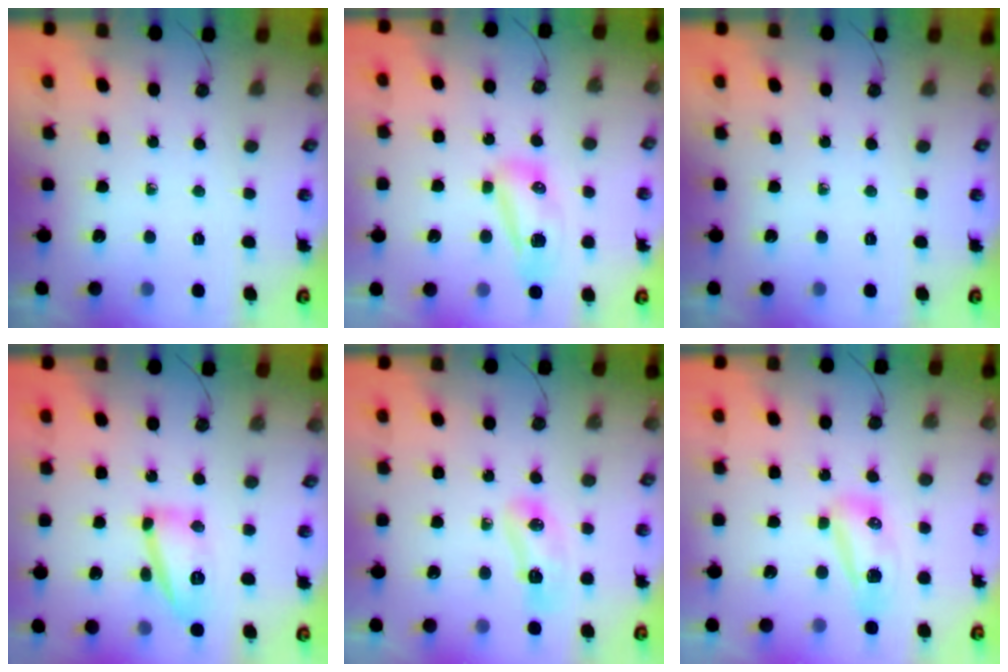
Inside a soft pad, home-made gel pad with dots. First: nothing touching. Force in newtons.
{"total": 24.6, "press": 13.1, "slide": 20.8}
{"total": 0.0}
{"total": 13.8, "press": 13.8, "slide": 1.2}
{"total": 18.7, "press": 10.2, "slide": 15.7}
{"total": 8.4, "press": 8.2, "slide": 2.0}